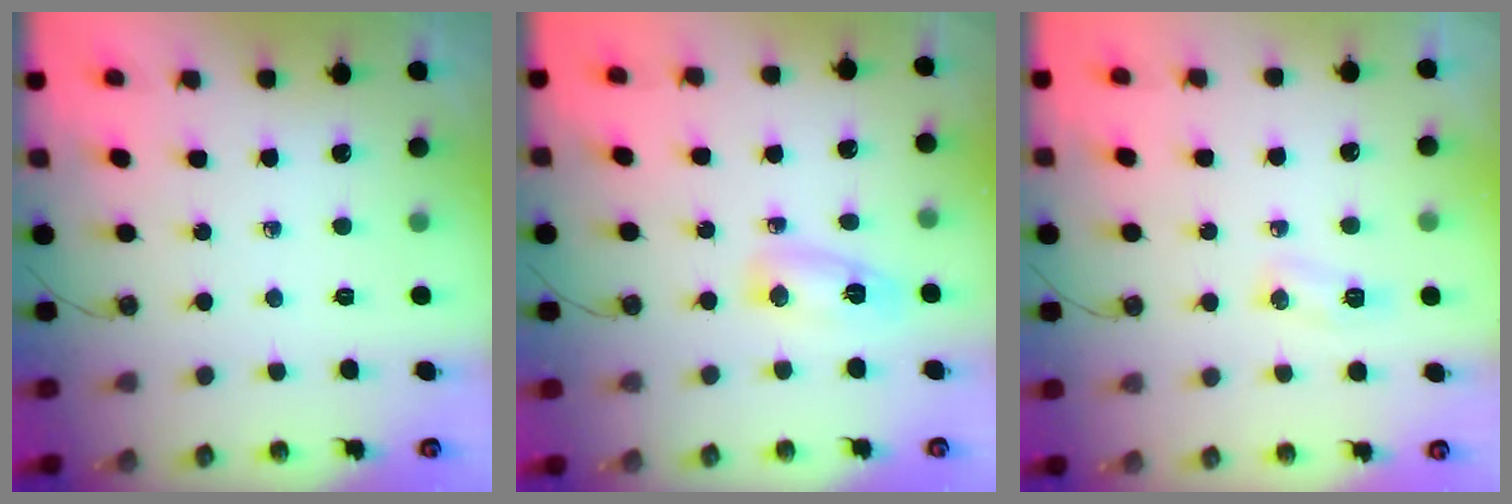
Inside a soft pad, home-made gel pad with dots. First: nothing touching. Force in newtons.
{"total": 5.5, "press": 5.2, "slide": 1.5}
{"total": 6.5, "press": 5.3, "slide": 3.8}